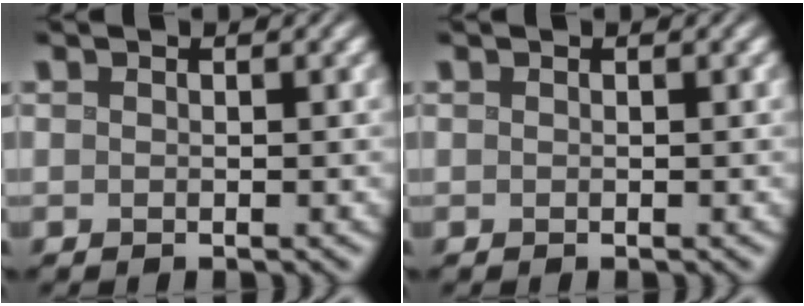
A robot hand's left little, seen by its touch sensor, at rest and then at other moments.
{"total": 0.0}